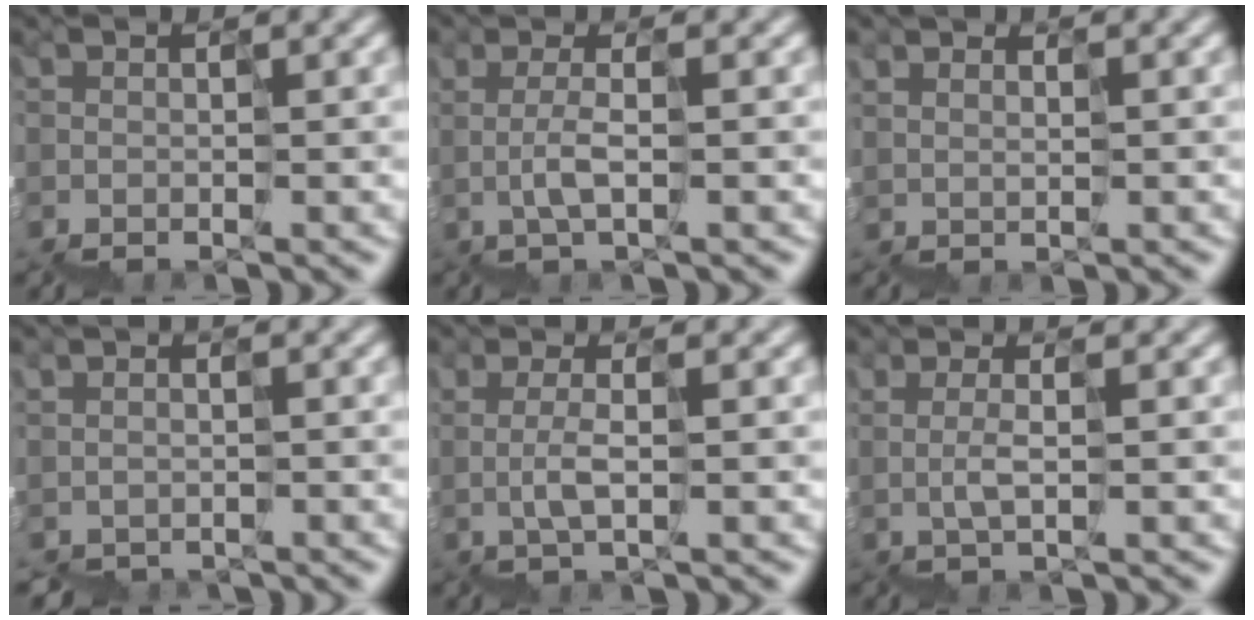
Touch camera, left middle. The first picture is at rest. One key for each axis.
{"total": 0.9, "fx": 0.7, "fy": -0.2, "fz": 0.6, "tx": -0.010, "ty": 0.011, "tz": 0.012}
{"total": 1.4, "fx": 1.4, "fy": 0.2, "fz": 0.0, "tx": 0.019, "ty": 0.000, "tz": 0.035}
{"total": 2.1, "fx": -1.7, "fy": 0.2, "fz": -1.2, "tx": 0.023, "ty": -0.001, "tz": -0.012}
{"total": 1.1, "fx": 1.0, "fy": -0.2, "fz": 0.5, "tx": -0.009, "ty": 0.010, "tz": 0.020}
{"total": 1.4, "fx": 1.3, "fy": -0.2, "fz": 0.2, "tx": -0.003, "ty": 0.006, "tz": 0.030}